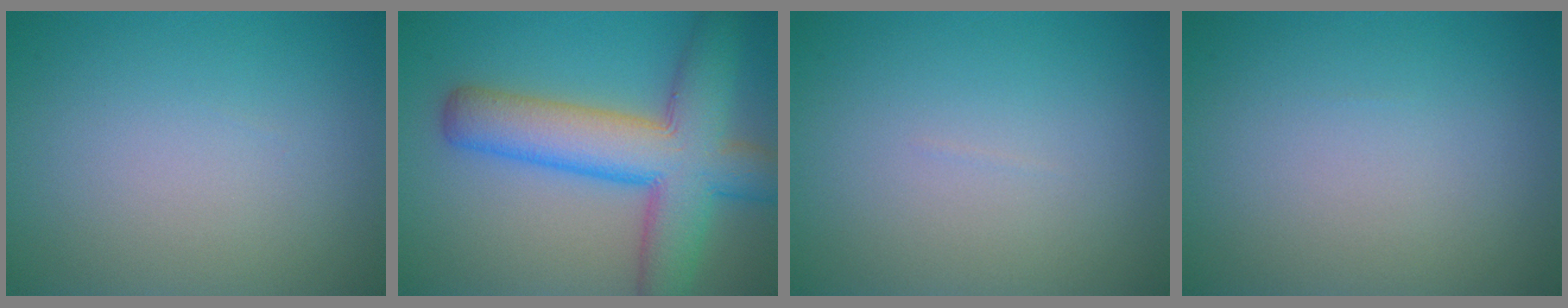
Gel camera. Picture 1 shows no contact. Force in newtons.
{"total": 9.9, "press": 9.9, "slide": 0.4}
{"total": 0.0}
{"total": 0.0}